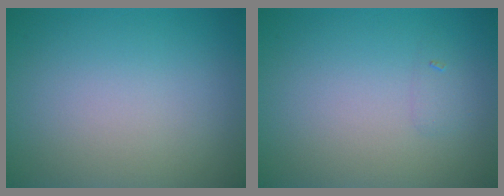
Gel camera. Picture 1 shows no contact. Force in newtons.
{"total": 0.6, "press": 0.6, "slide": 0.0}